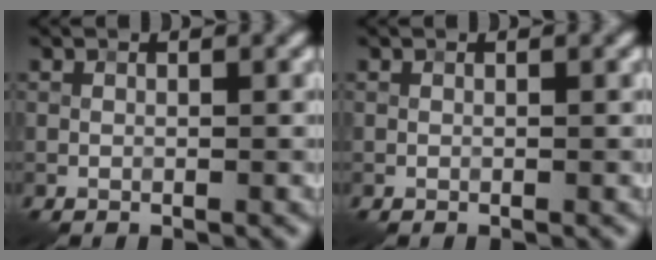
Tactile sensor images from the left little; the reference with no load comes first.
{"total": 0.0}